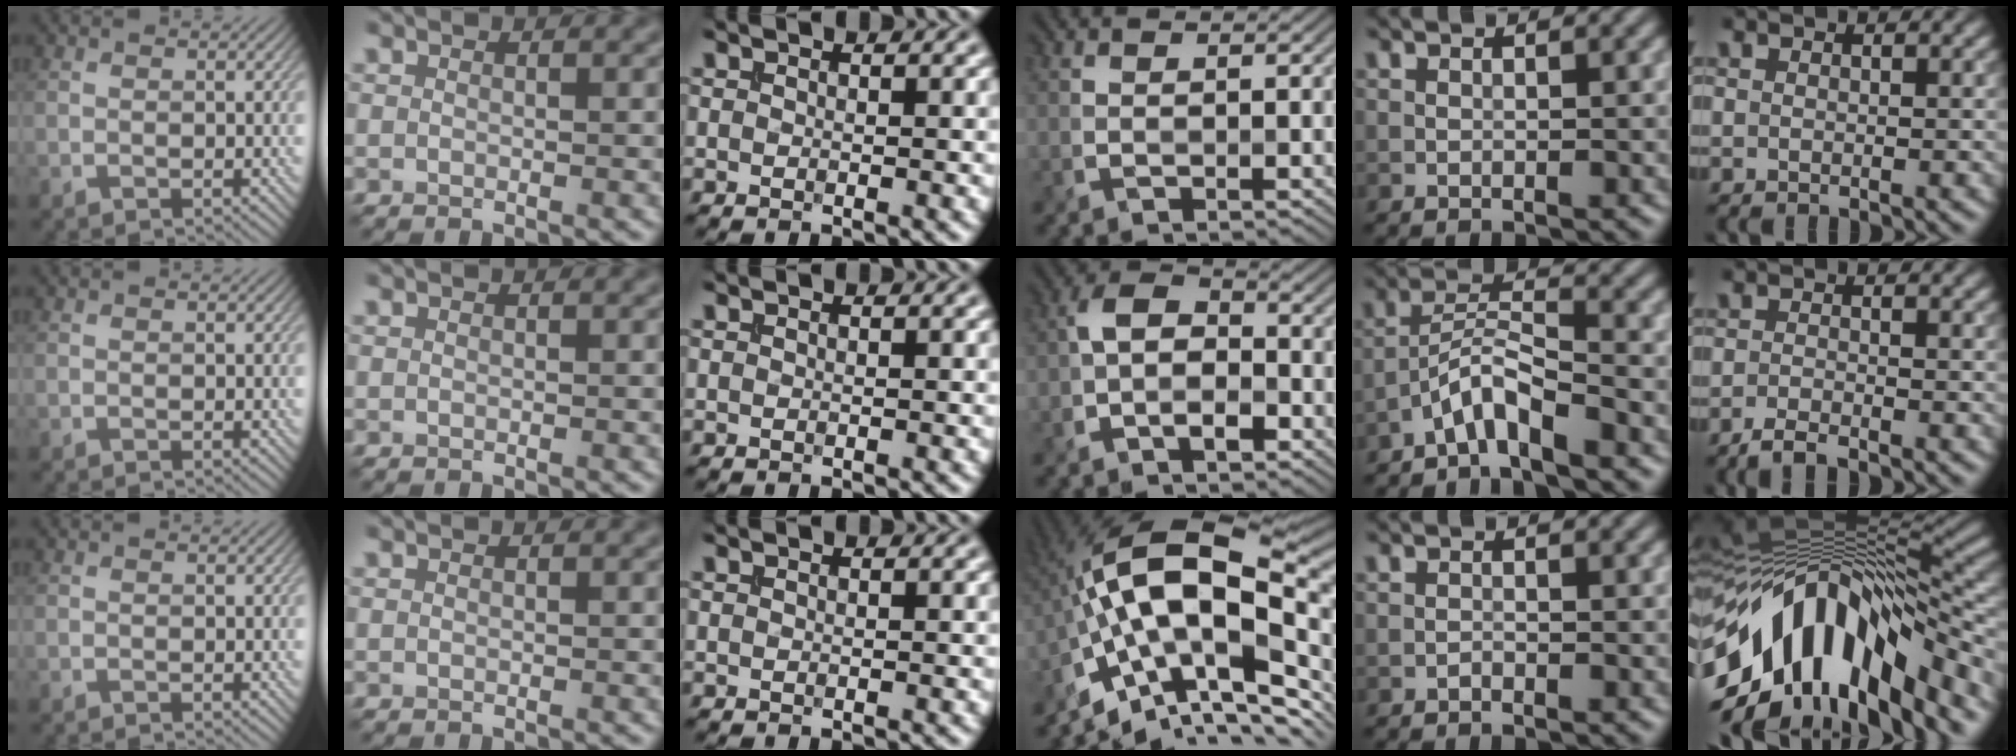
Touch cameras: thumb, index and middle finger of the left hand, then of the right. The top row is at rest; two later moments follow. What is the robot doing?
{"motion": "insert", "object": "file holder"}